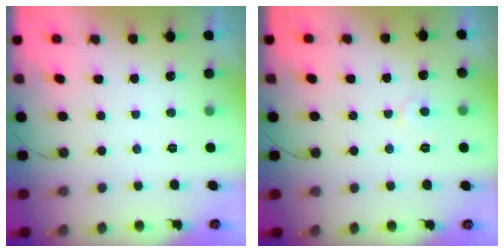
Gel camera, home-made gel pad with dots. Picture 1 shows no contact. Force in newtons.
{"total": 4.6, "press": 4.6, "slide": 0.5}